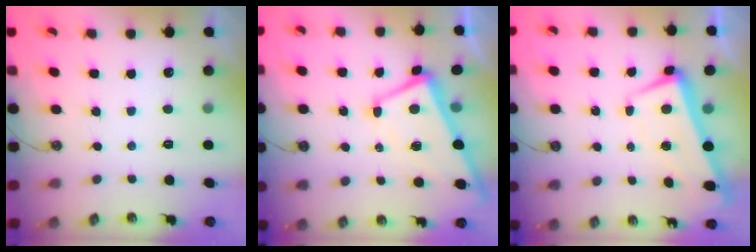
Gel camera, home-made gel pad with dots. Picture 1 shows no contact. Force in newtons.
{"total": 1.0, "press": 0.6, "slide": 0.8}
{"total": 2.3, "press": 1.5, "slide": 1.7}